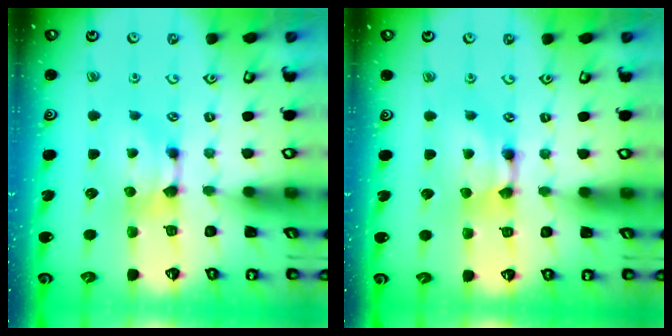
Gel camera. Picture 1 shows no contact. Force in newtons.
{"total": 2.1, "press": 2.1, "slide": 0.0}